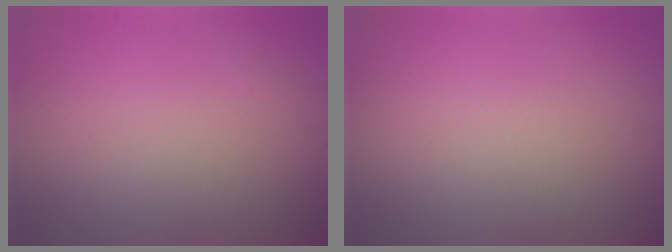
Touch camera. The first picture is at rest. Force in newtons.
{"total": 0.0}